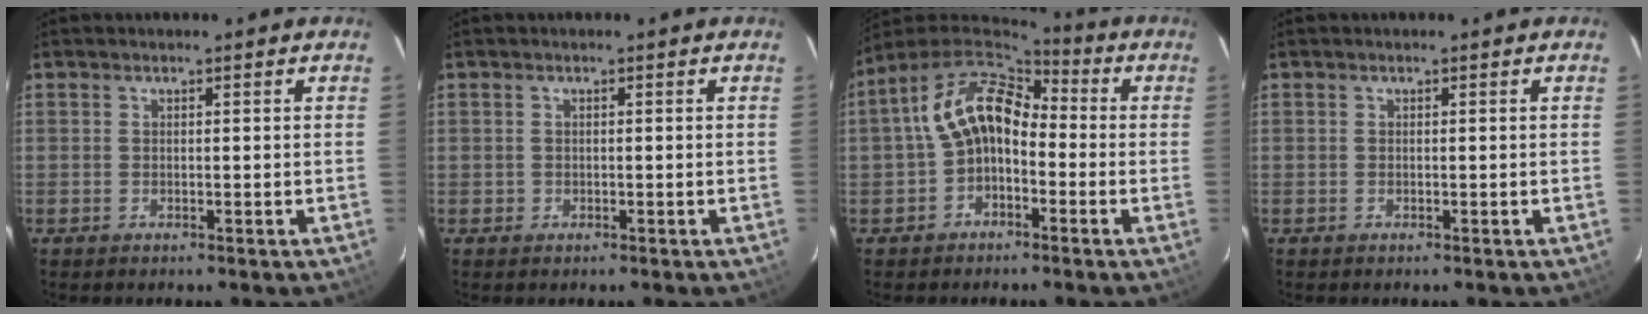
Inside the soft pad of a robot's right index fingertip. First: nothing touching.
{"total": 1.1, "force": [-0.3, 1.1, 0.1], "torque": [-0.002, 0.003, 0.000]}
{"total": 11.1, "force": [-1.4, 7.8, 7.8], "torque": [-0.152, 0.031, -0.029]}
{"total": 0.0}